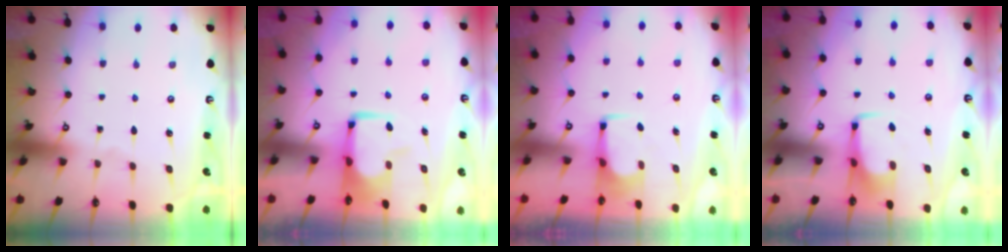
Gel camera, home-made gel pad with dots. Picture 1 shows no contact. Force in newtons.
{"total": 0.6, "press": 0.3, "slide": 0.5}
{"total": 2.3, "press": 2.3, "slide": 0.3}
{"total": 3.3, "press": 3.3, "slide": 0.4}